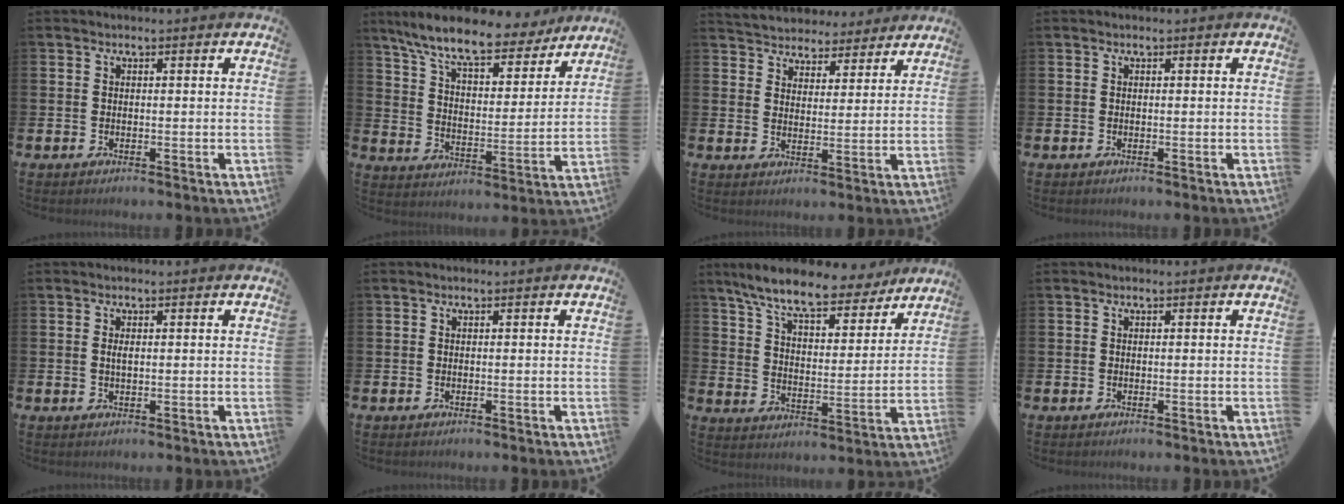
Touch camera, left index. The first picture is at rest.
{"total": 10.6, "force": [9.3, 2.2, 4.8], "torque": [-0.125, -0.051, 0.159]}
{"total": 4.8, "force": [4.6, 1.3, -0.5], "torque": [-0.018, -0.033, 0.082]}
{"total": 0.0}
{"total": 1.0, "force": [0.3, 0.4, 0.9], "torque": [-0.013, 0.000, 0.002]}
{"total": 0.0}
{"total": 10.0, "force": [8.8, 1.8, 4.3], "torque": [-0.114, -0.043, 0.152]}
{"total": 0.0}